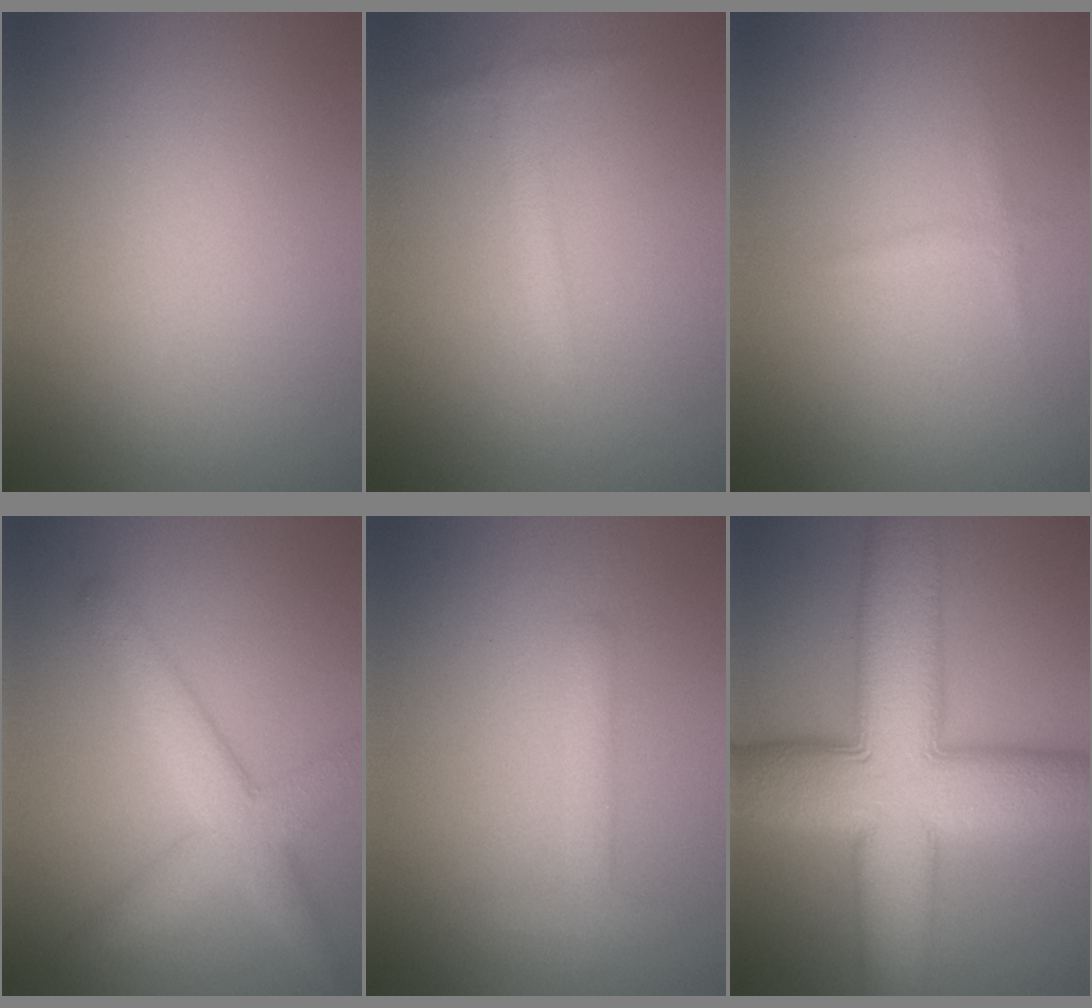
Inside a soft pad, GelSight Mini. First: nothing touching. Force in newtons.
{"total": 1.4, "press": 1.4, "slide": 0.0}
{"total": 0.7, "press": 0.7, "slide": 0.0}
{"total": 4.9, "press": 4.9, "slide": 0.3}
{"total": 1.8, "press": 1.8, "slide": 0.1}
{"total": 14.2, "press": 14.2, "slide": 0.3}